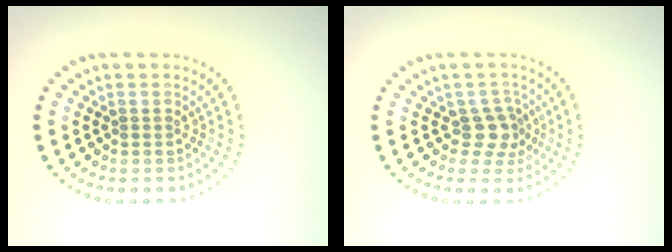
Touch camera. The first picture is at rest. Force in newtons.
{"total": 2.5, "press": 1.9, "slide": 1.6}